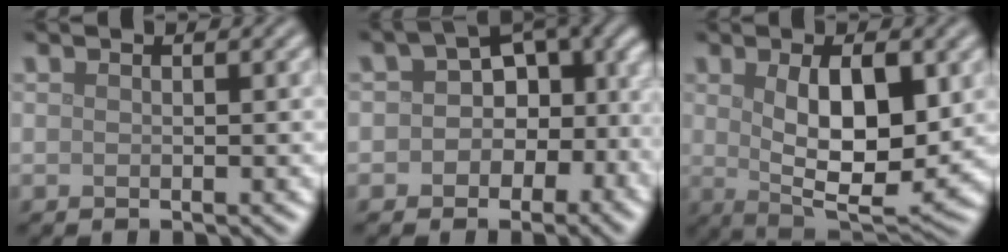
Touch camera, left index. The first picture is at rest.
{"total": 11.1, "force": [0.6, 7.8, 7.9], "torque": [-0.082, 0.000, 0.011]}
{"total": 8.2, "force": [1.1, 3.4, 7.4], "torque": [-0.121, -0.007, 0.025]}